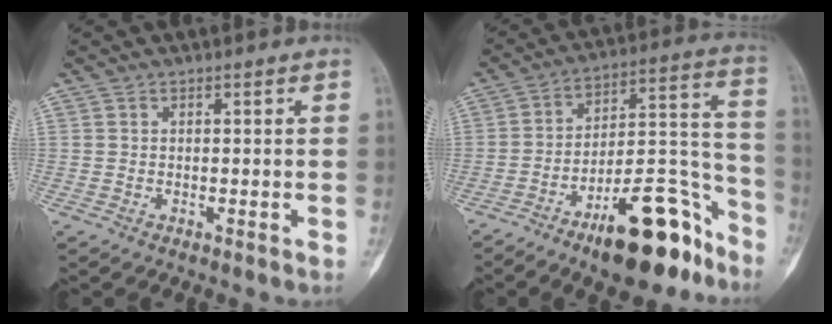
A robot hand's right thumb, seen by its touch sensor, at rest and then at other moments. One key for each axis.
{"total": 20.2, "fx": -13.0, "fy": 7.1, "fz": 13.8, "tx": -0.168, "ty": 0.106, "tz": -0.206}